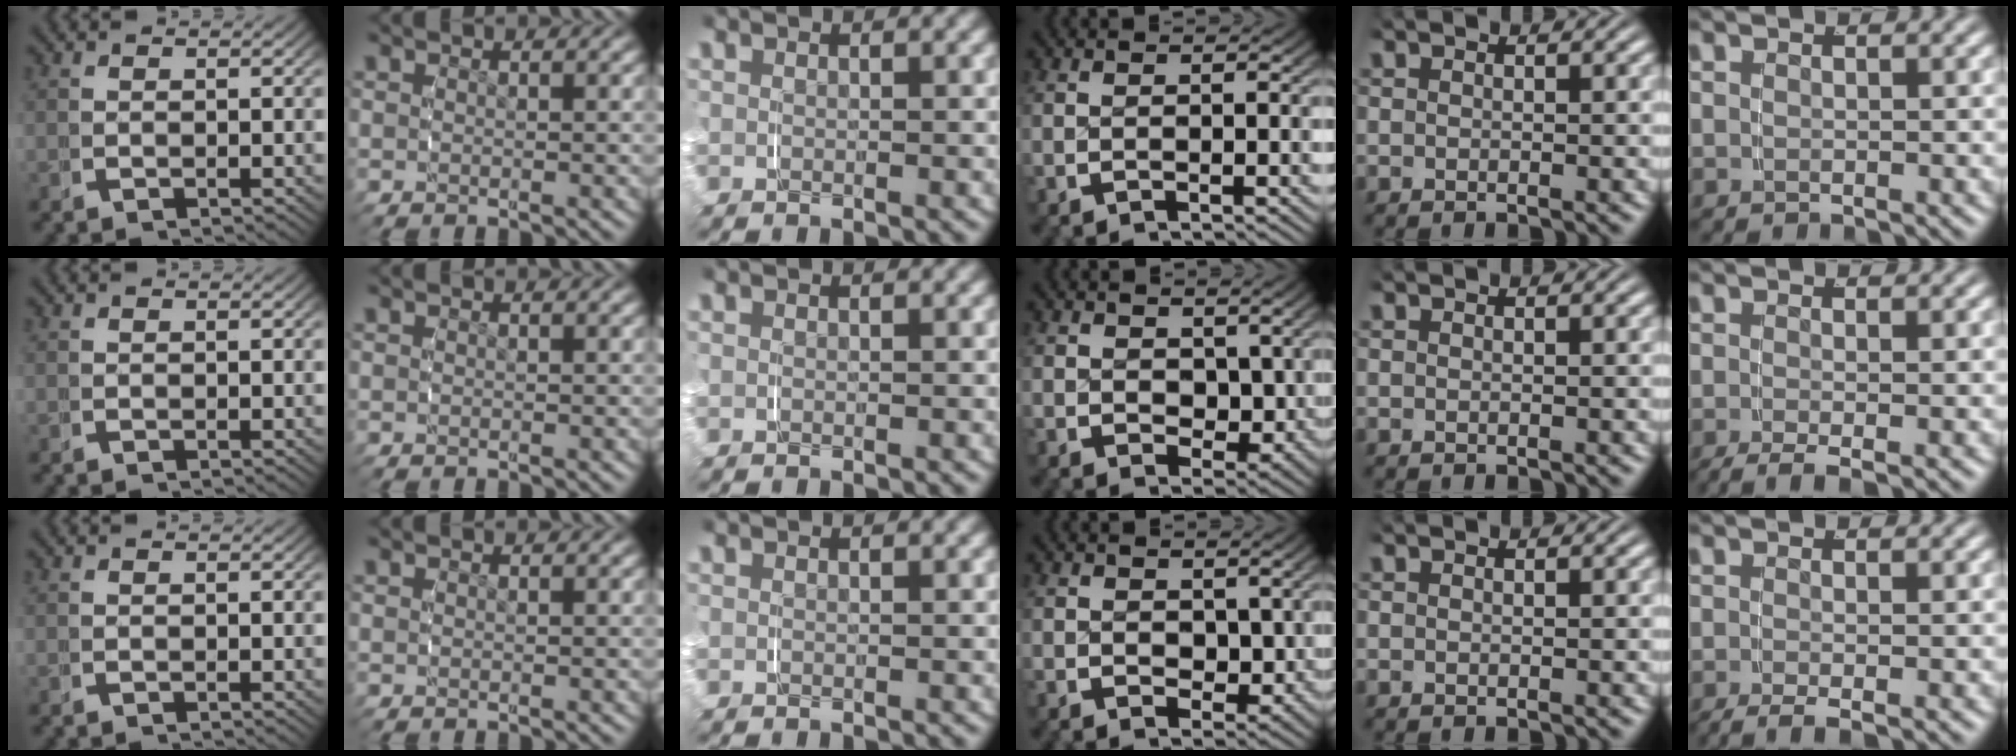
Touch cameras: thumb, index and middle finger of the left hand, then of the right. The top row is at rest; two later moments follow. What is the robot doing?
{"motion": "grasp_and_lifting", "object": "toothpaste"}